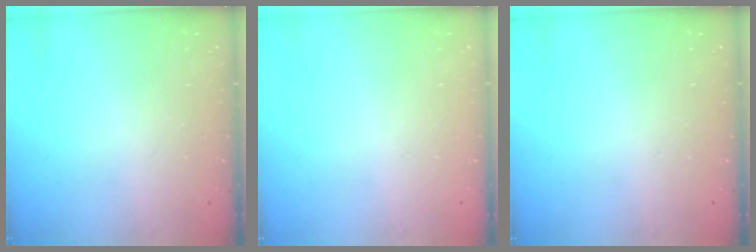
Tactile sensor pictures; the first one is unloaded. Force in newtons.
{"total": 0.0}
{"total": 0.0}